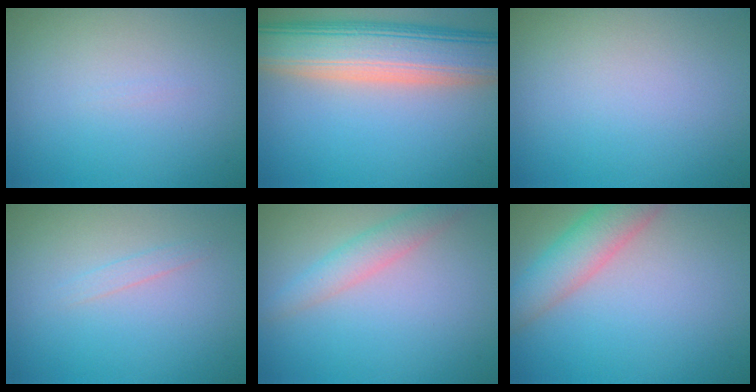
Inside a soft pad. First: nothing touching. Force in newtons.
{"total": 10.3, "press": 10.2, "slide": 1.2}
{"total": 0.0}
{"total": 0.8, "press": 0.8, "slide": 0.1}
{"total": 2.5, "press": 2.5, "slide": 0.1}
{"total": 4.6, "press": 4.6, "slide": 0.3}